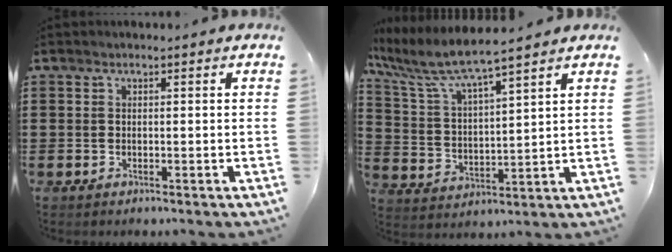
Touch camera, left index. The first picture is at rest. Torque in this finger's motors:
{"motor_torque": [2.14, 0.00, 0.29, 0.21]}